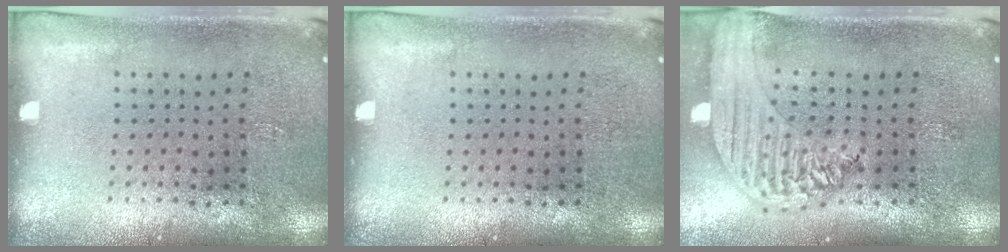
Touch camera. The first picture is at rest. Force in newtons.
{"total": 0.0}
{"total": 2.2, "press": 2.0, "slide": 1.0}